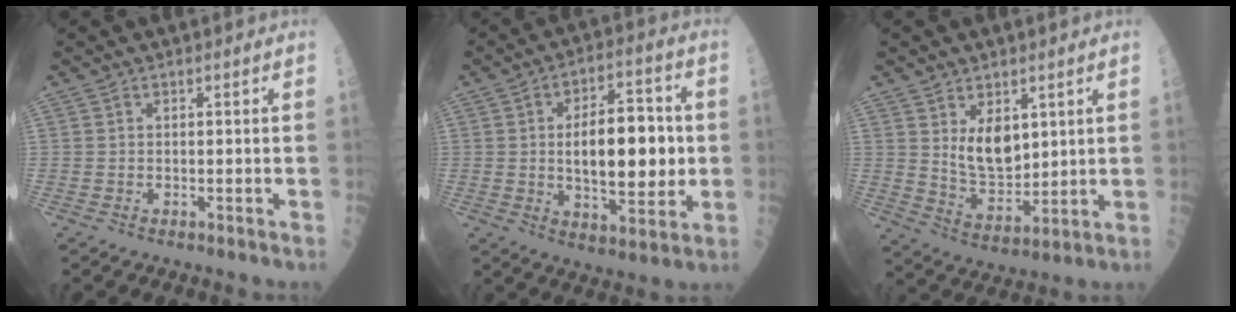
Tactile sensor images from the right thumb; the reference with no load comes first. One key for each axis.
{"total": 16.2, "fx": 0.3, "fy": 7.6, "fz": 14.3, "tx": -0.181, "ty": 0.005, "tz": 0.008}
{"total": 8.4, "fx": 2.9, "fy": 5.0, "fz": 6.0, "tx": -0.078, "ty": -0.032, "tz": 0.066}